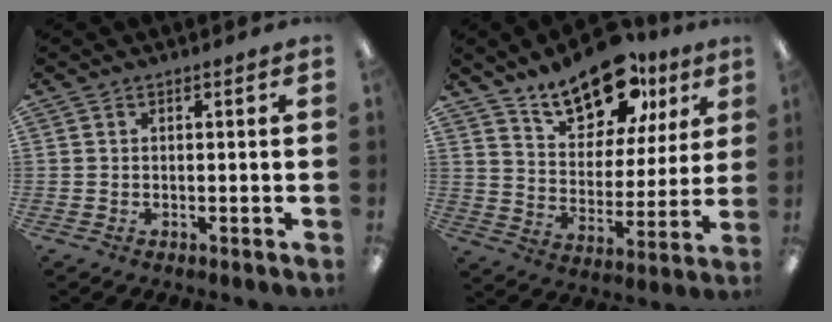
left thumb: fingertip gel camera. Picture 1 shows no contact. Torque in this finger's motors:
{"motor_torque": [0.29, 0.51, 1.46, -1.32, 0.18]}